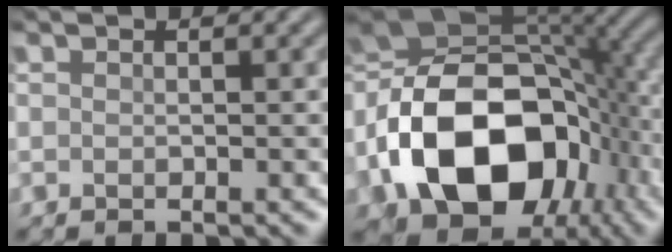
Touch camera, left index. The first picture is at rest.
{"total": 17.6, "force": [-4.5, 11.6, 12.4], "torque": [-0.261, -0.013, -0.073]}